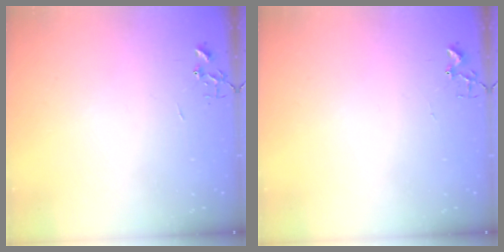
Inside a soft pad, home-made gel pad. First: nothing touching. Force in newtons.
{"total": 1.8, "press": 1.8, "slide": 0.2}